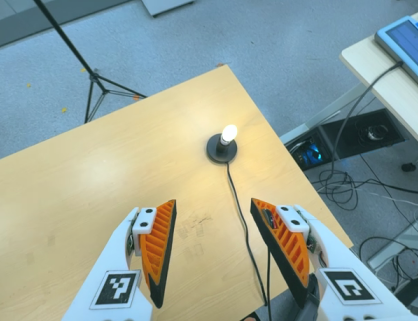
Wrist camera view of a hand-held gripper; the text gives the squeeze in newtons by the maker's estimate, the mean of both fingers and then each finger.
{"total": 0.0}